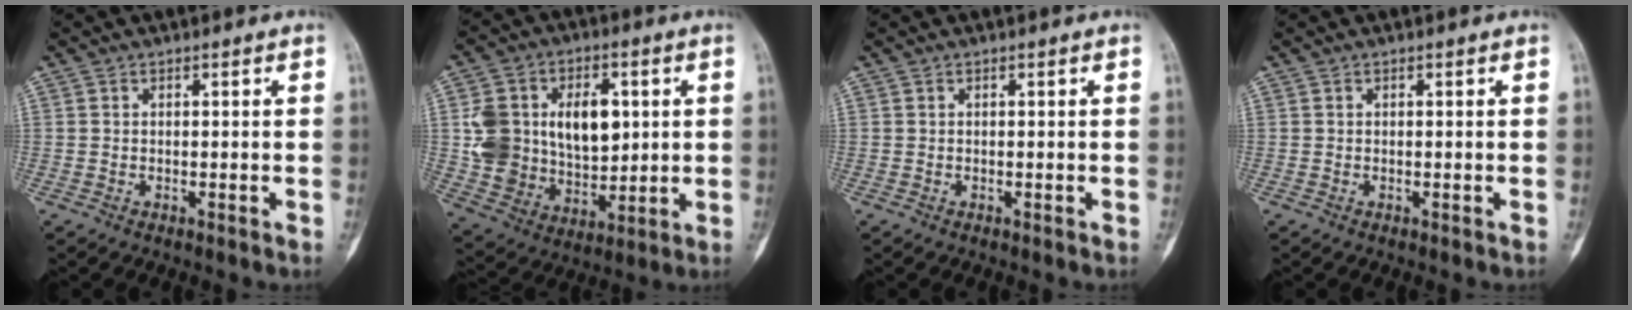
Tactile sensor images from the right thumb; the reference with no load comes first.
{"total": 18.4, "force": [3.0, 13.2, 12.4], "torque": [-0.176, -0.003, 0.070]}
{"total": 0.0}
{"total": 0.0}